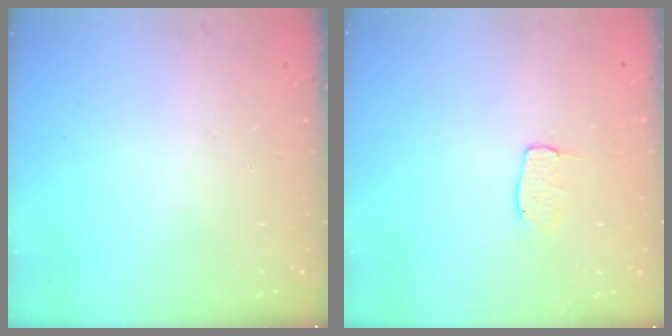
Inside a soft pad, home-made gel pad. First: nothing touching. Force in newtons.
{"total": 4.5, "press": 4.5, "slide": 0.3}